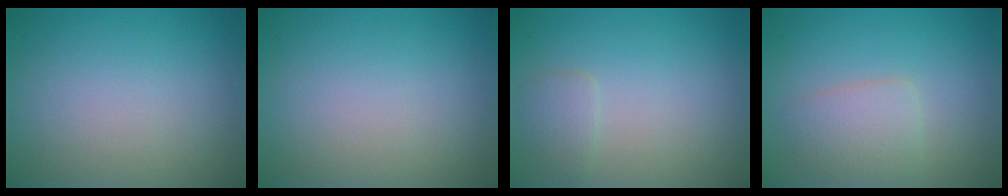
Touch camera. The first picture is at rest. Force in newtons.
{"total": 0.0}
{"total": 1.3, "press": 1.3, "slide": 0.1}
{"total": 2.5, "press": 2.5, "slide": 0.0}